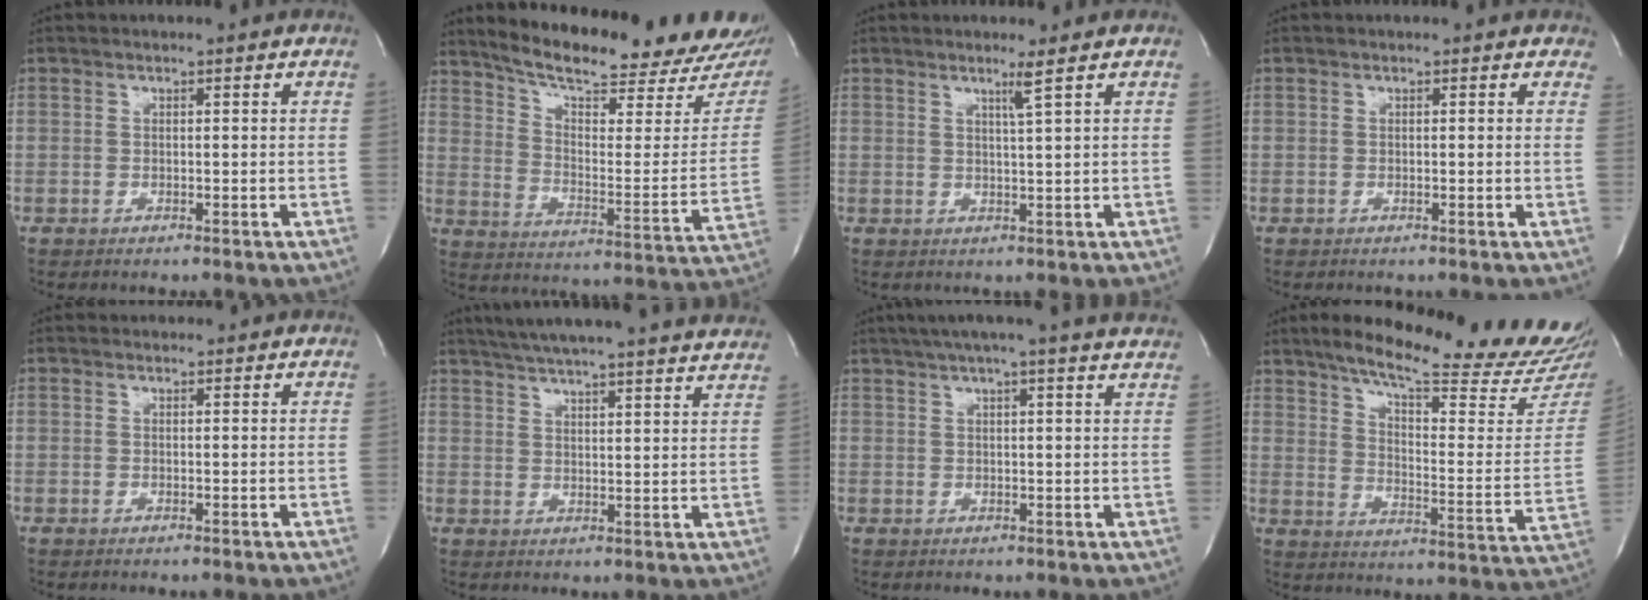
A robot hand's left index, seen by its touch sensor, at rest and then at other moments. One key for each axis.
{"total": 25.8, "fx": 22.7, "fy": 4.3, "fz": 11.3, "tx": -0.175, "ty": -0.075, "tz": 0.294}
{"total": 2.2, "fx": 1.3, "fy": -1.1, "fz": 1.5, "tx": -0.039, "ty": -0.014, "tz": 0.028}
{"total": 1.8, "fx": 1.5, "fy": 1.0, "fz": 0.3, "tx": 0.005, "ty": -0.004, "tz": -0.003}
{"total": 1.0, "fx": 0.9, "fy": 0.5, "fz": -0.1, "tx": -0.006, "ty": 0.009, "tz": 0.010}
{"total": 26.4, "fx": 24.1, "fy": 1.8, "fz": 10.7, "tx": -0.178, "ty": -0.022, "tz": 0.304}
{"total": 16.7, "fx": 14.8, "fy": -0.4, "fz": 7.7, "tx": -0.126, "ty": 0.007, "tz": 0.180}
{"total": 26.2, "fx": 22.8, "fy": 1.7, "fz": 12.7, "tx": -0.192, "ty": -0.089, "tz": 0.293}